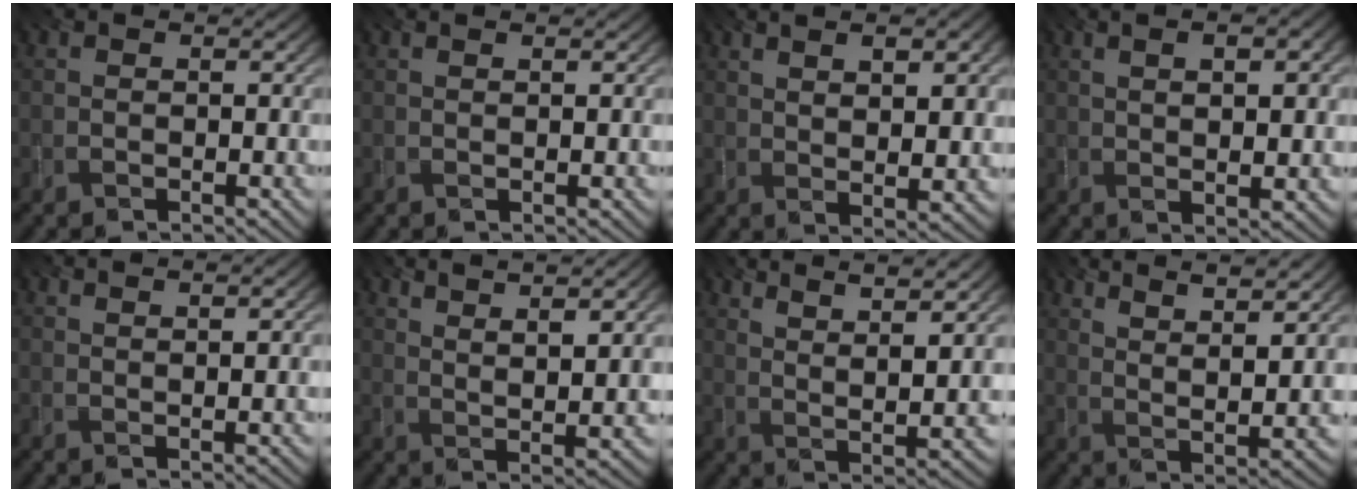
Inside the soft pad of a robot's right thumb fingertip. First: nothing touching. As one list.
[{"total": 0.7, "force": [0.6, -0.2, 0.4], "torque": [-0.009, -0.001, 0.013]}, {"total": 6.2, "force": [2.9, 1.7, 5.2], "torque": [-0.078, -0.002, 0.049]}, {"total": 5.8, "force": [1.7, 1.5, 5.4], "torque": [-0.078, 0.006, 0.025]}, {"total": 2.7, "force": [2.2, 0.0, 1.6], "torque": [-0.020, -0.001, 0.036]}, {"total": 9.4, "force": [6.5, 1.7, 6.5], "torque": [-0.094, 0.005, 0.088]}, {"total": 11.7, "force": [8.1, 2.4, 8.1], "torque": [-0.134, 0.009, 0.113]}, {"total": 11.7, "force": [8.2, 2.4, 7.9], "torque": [-0.128, 0.007, 0.113]}]